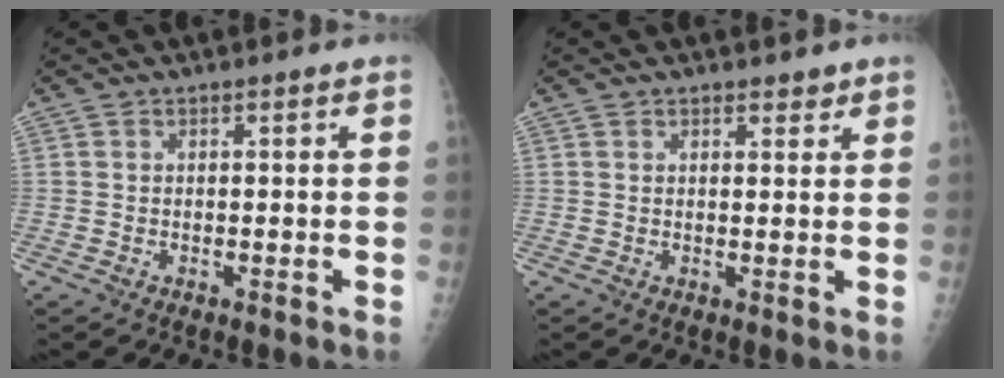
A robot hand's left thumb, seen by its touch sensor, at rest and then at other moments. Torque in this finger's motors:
{"motor_torque": [-0.26, 0.28, -0.14, -0.18, 0.02]}